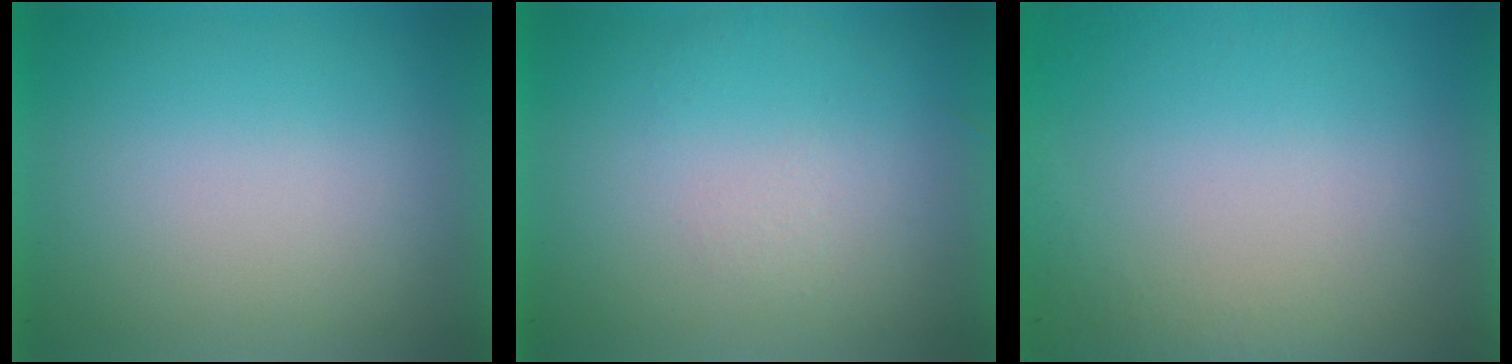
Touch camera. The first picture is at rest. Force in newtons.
{"total": 1.3}
{"total": 2.8}